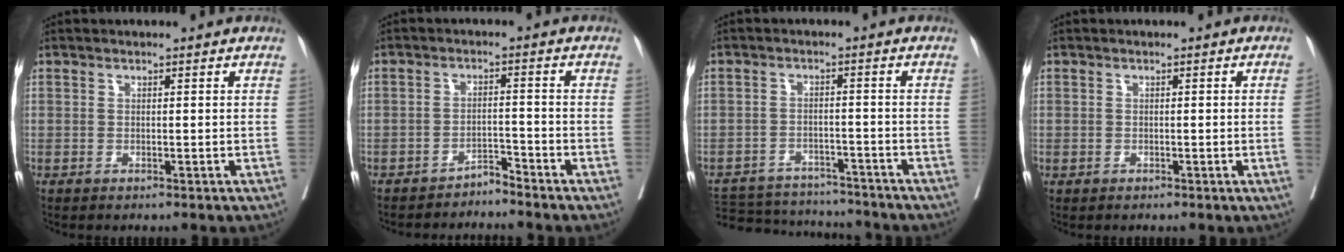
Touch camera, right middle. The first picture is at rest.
{"total": 3.7, "force": [-3.6, -0.1, 0.6], "torque": [0.006, -0.007, -0.063]}
{"total": 13.2, "force": [-12.2, 4.2, 2.8], "torque": [-0.049, 0.007, -0.170]}
{"total": 0.7, "force": [-0.2, 0.0, 0.7], "torque": [-0.009, 0.002, -0.003]}